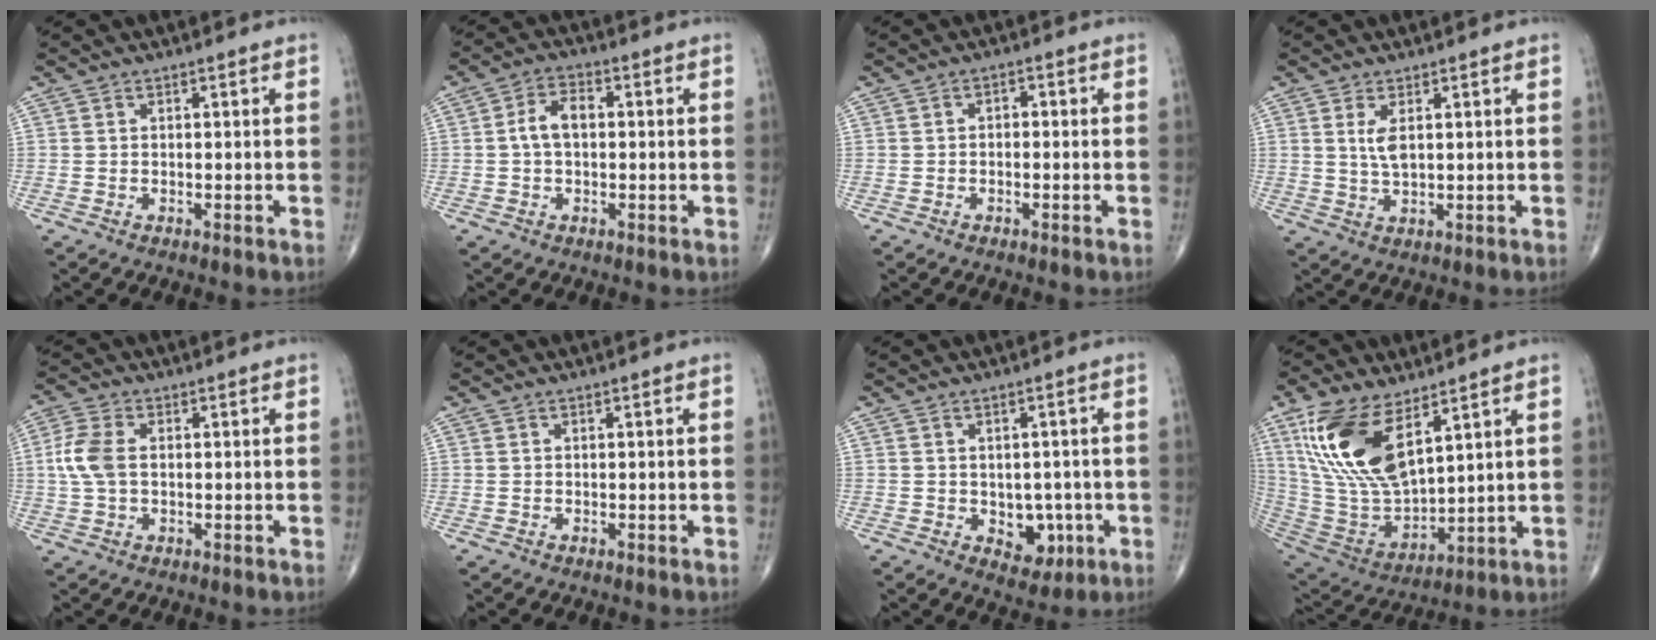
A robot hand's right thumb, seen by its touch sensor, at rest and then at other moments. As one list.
[{"total": 5.2, "force": [0.2, 3.1, 4.2], "torque": [-0.076, 0.018, -0.004]}, {"total": 1.4, "force": [-0.3, 1.0, 0.9], "torque": [-0.007, 0.007, -0.010]}, {"total": 3.5, "force": [1.1, 1.3, 3.0], "torque": [-0.065, -0.008, 0.027]}, {"total": 6.2, "force": [0.5, 3.7, 4.9], "torque": [-0.121, 0.011, 0.005]}, {"total": 0.0}, {"total": 6.0, "force": [-1.3, 4.4, 3.8], "torque": [-0.013, 0.003, -0.008]}, {"total": 18.6, "force": [9.2, 8.2, 13.9], "torque": [-0.272, -0.041, 0.195]}]